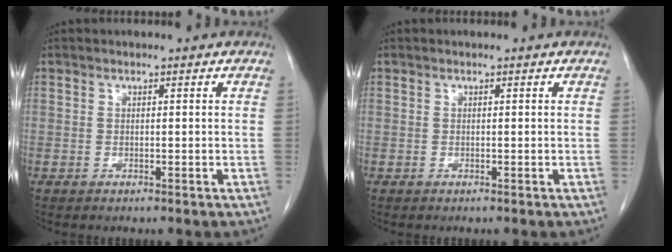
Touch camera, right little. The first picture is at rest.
{"total": 0.0}